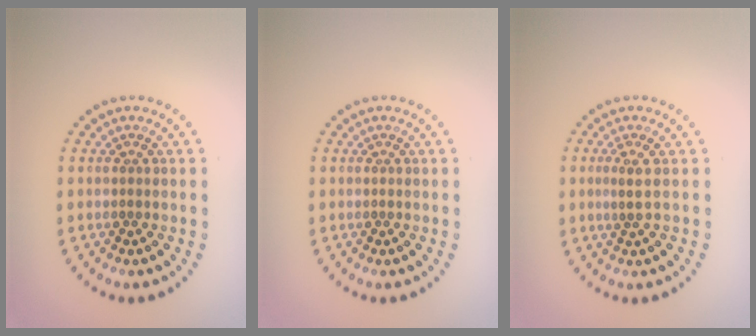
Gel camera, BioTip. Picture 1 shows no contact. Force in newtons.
{"total": 0.0}
{"total": 1.4, "press": 1.1, "slide": 1.0}